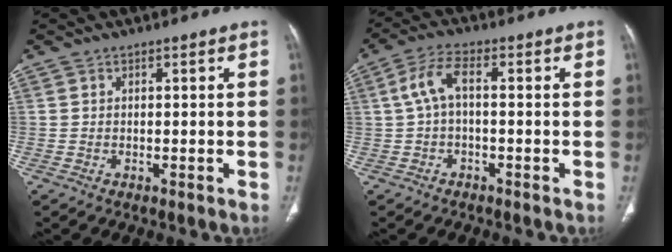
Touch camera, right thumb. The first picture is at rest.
{"total": 5.2, "force": [0.1, 2.0, 4.8], "torque": [-0.105, 0.020, -0.003]}